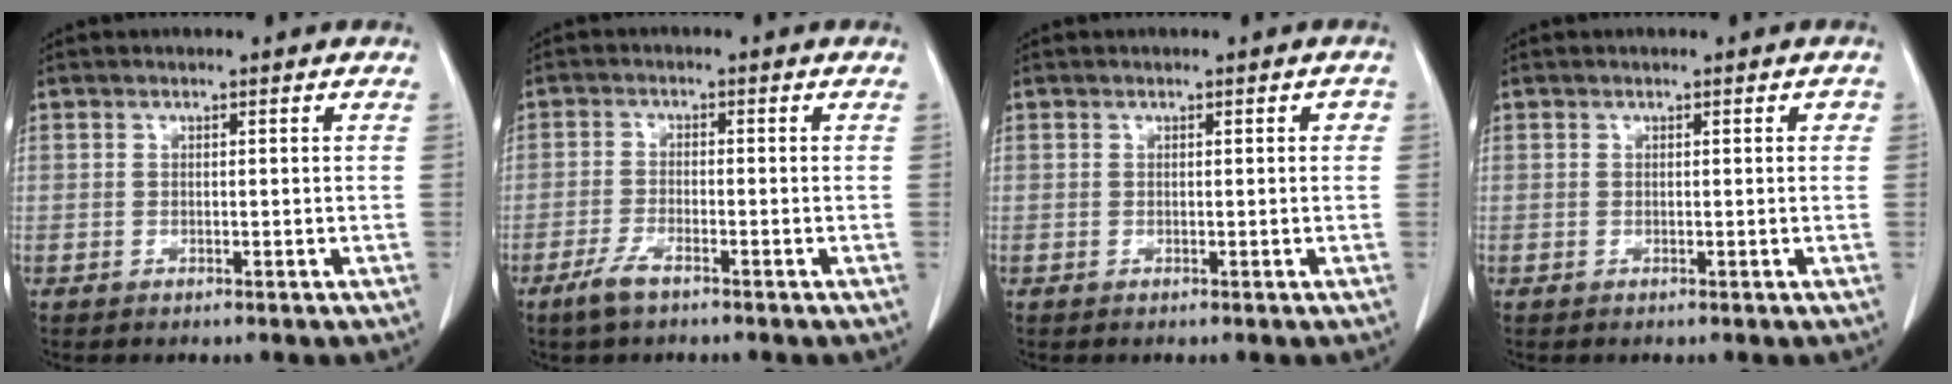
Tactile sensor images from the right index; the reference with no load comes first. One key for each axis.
{"total": 3.5, "fx": -2.5, "fy": 0.7, "fz": 2.4, "tx": -0.056, "ty": -0.004, "tz": -0.047}
{"total": 1.0, "fx": 0.2, "fy": 0.5, "fz": 0.8, "tx": -0.009, "ty": 0.007, "tz": 0.003}
{"total": 0.9, "fx": 0.2, "fy": 0.5, "fz": 0.7, "tx": -0.008, "ty": 0.009, "tz": 0.005}